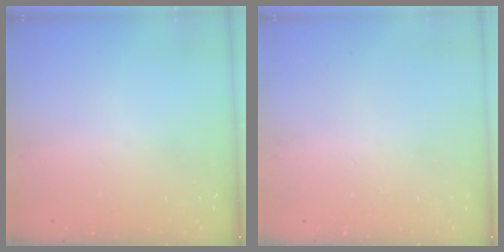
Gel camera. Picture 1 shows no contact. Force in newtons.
{"total": 0.0}